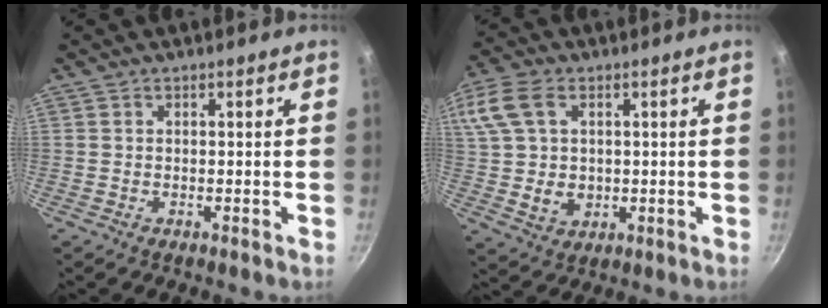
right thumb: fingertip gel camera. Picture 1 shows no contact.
{"total": 15.7, "force": [3.8, 11.6, 9.9], "torque": [-0.219, 0.015, 0.075]}